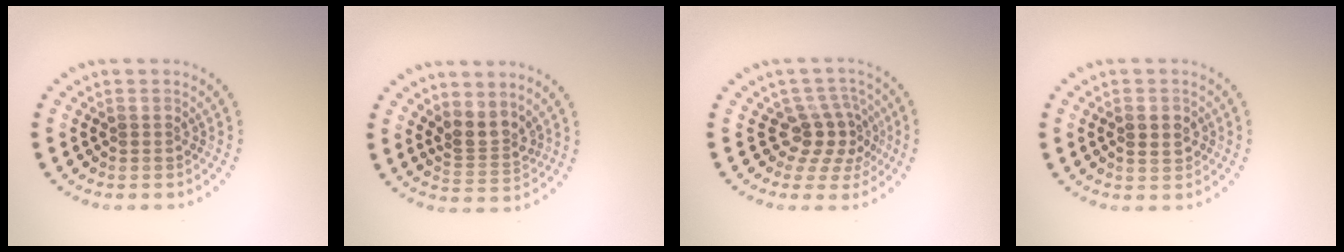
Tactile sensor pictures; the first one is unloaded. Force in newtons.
{"total": 2.6, "press": 1.9, "slide": 1.7}
{"total": 3.5, "press": 2.6, "slide": 2.3}
{"total": 1.6, "press": 1.6, "slide": 0.2}